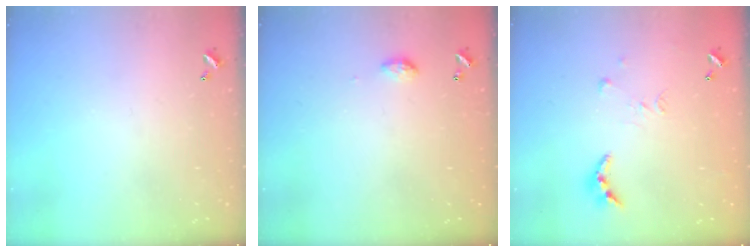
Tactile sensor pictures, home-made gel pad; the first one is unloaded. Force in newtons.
{"total": 4.7, "press": 4.7, "slide": 0.6}
{"total": 8.1, "press": 8.1, "slide": 0.7}